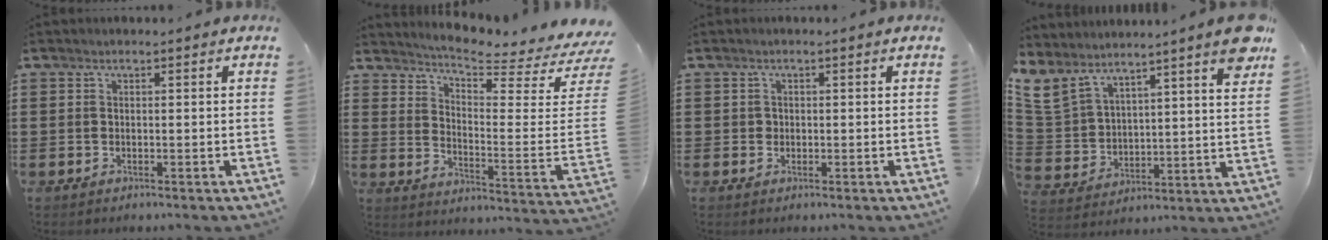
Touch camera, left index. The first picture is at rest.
{"total": 5.1, "force": [4.7, -0.9, 1.8], "torque": [-0.056, -0.064, 0.076]}
{"total": 0.8, "force": [0.1, 0.8, 0.1], "torque": [-0.005, 0.006, 0.003]}
{"total": 9.2, "force": [8.0, 2.2, 3.9], "torque": [-0.105, -0.040, 0.146]}